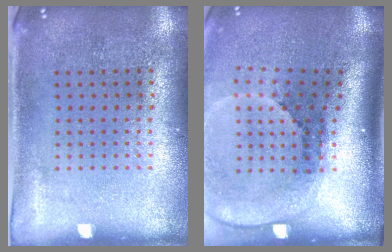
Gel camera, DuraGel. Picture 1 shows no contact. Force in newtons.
{"total": 2.5, "press": 1.7, "slide": 1.8}